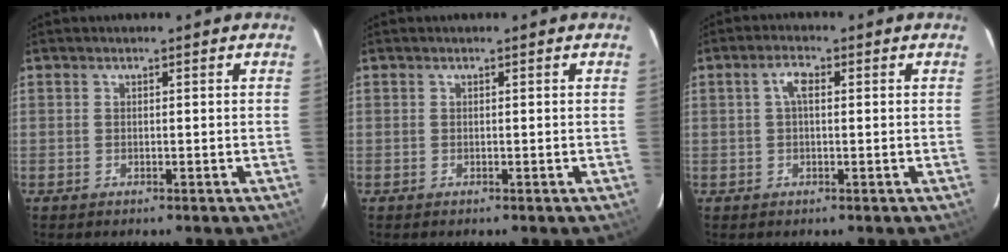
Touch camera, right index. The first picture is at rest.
{"total": 0.0}
{"total": 2.9, "force": [0.5, 1.2, 2.6], "torque": [-0.052, 0.011, 0.009]}